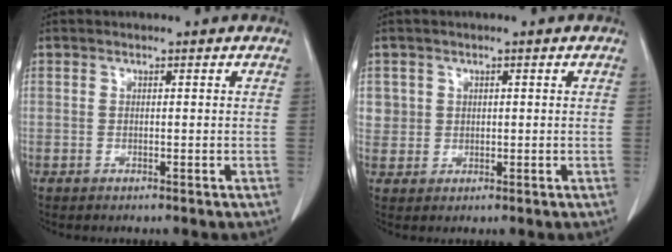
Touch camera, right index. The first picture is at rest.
{"total": 3.7, "force": [0.8, 3.5, 0.4], "torque": [0.000, 0.011, 0.023]}